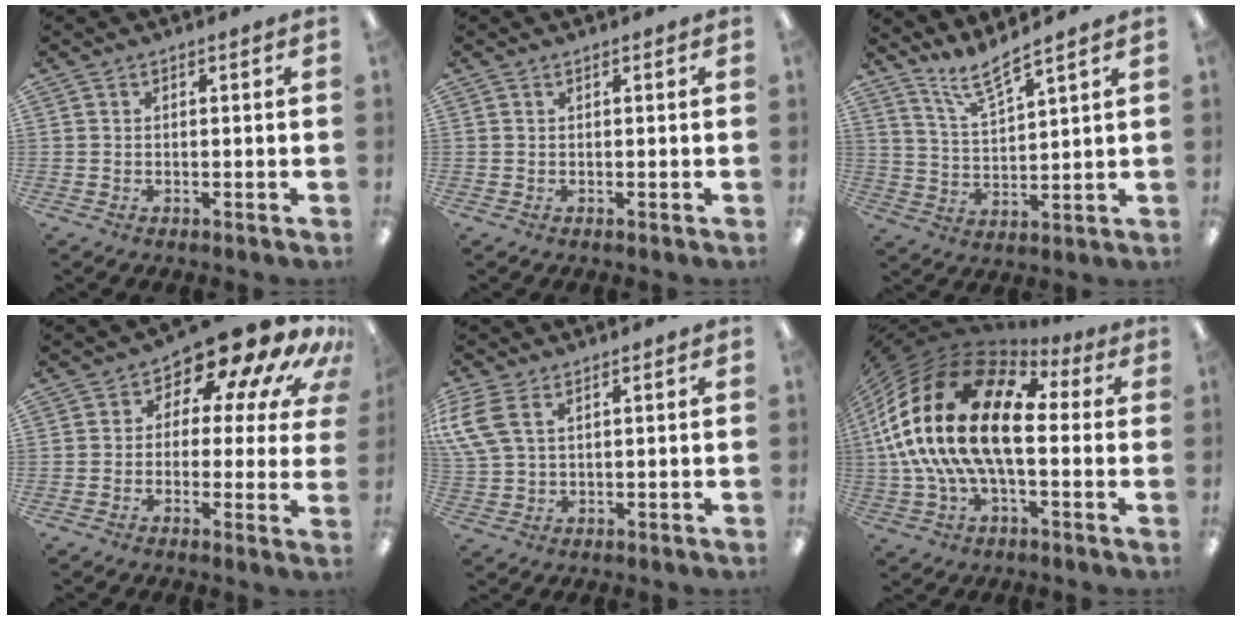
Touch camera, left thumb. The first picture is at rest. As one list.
[{"total": 0.0}, {"total": 7.4, "force": [6.5, 0.7, 3.5], "torque": [-0.085, -0.032, 0.120]}, {"total": 11.3, "force": [7.8, 5.0, 6.6], "torque": [-0.101, -0.064, 0.130]}, {"total": 6.8, "force": [3.2, 3.7, 4.7], "torque": [-0.109, -0.006, 0.062]}, {"total": 24.4, "force": [2.6, 12.9, 20.6], "torque": [-0.444, -0.005, 0.046]}]